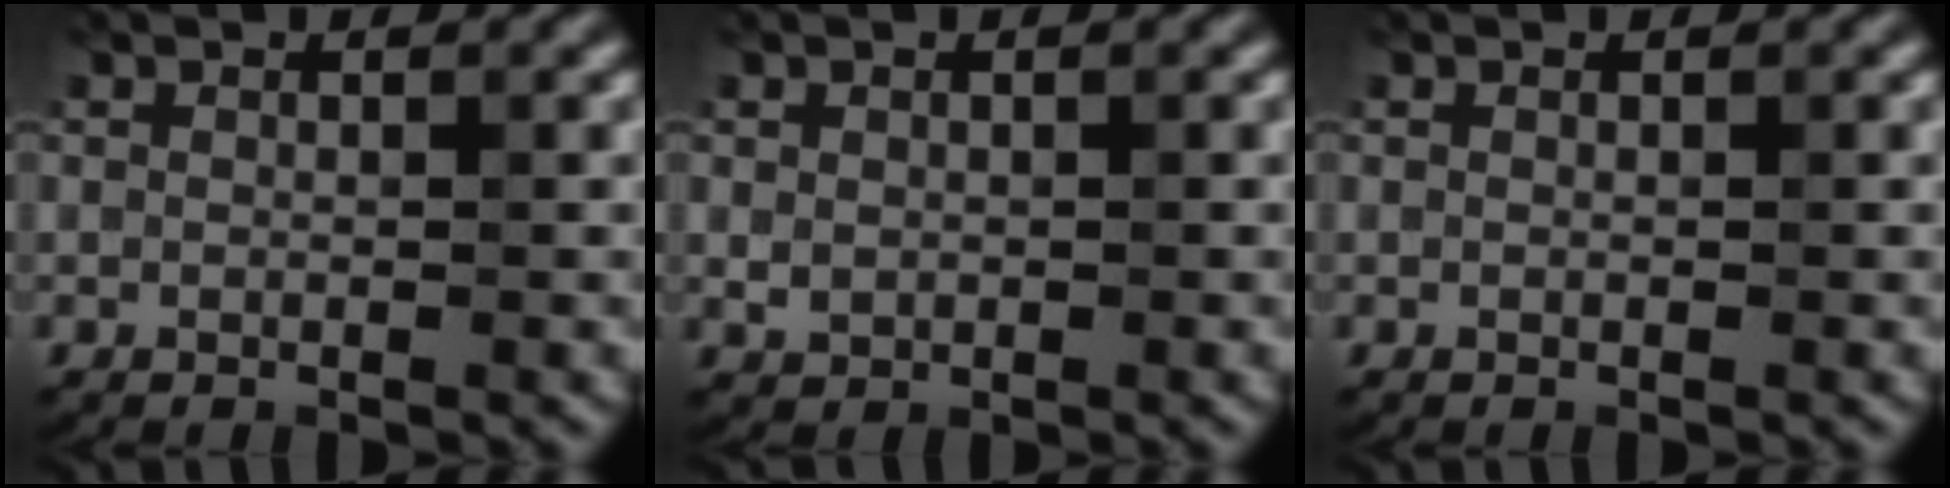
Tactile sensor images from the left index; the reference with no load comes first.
{"total": 1.0, "force": [0.2, 0.8, 0.4], "torque": [-0.007, -0.004, 0.005]}
{"total": 0.0}